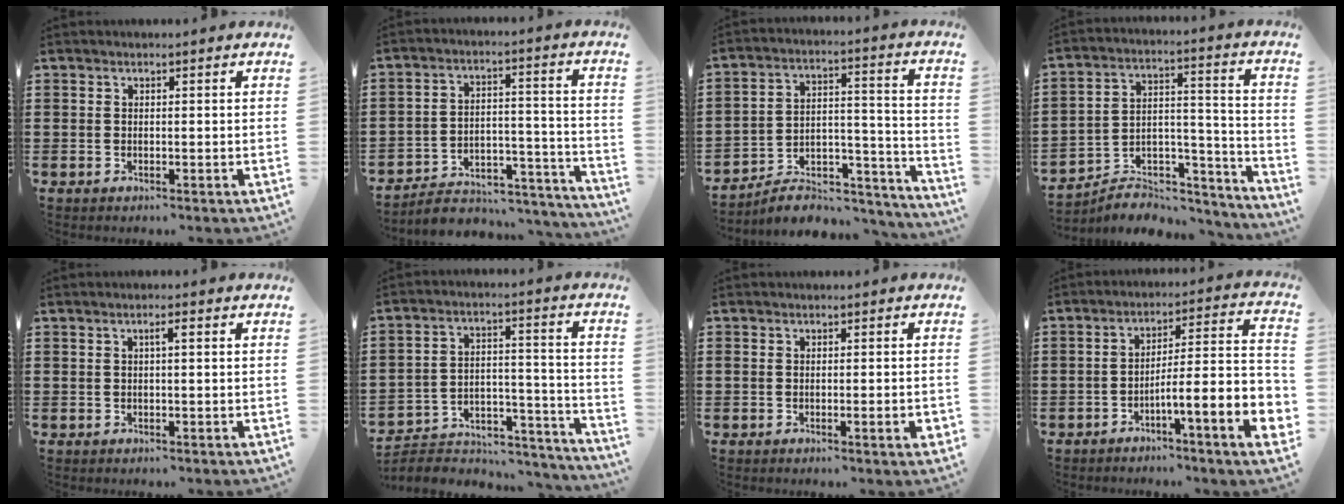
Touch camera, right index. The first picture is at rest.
{"total": 5.9, "force": [-5.4, 1.8, 1.5], "torque": [-0.021, 0.017, -0.105]}
{"total": 7.4, "force": [-6.4, 2.5, 2.7], "torque": [-0.042, 0.017, -0.120]}
{"total": 5.9, "force": [-5.3, 2.5, 1.2], "torque": [-0.018, 0.011, -0.101]}
{"total": 1.2, "force": [0.2, 0.1, 1.2], "torque": [-0.022, 0.003, 0.002]}
{"total": 4.7, "force": [-4.3, 1.7, 1.0], "torque": [-0.018, 0.008, -0.087]}
{"total": 2.0, "force": [-0.6, 0.0, 1.9], "torque": [-0.031, -0.004, -0.011]}
{"total": 7.0, "force": [-3.3, 0.1, 6.2], "torque": [-0.100, -0.039, -0.070]}